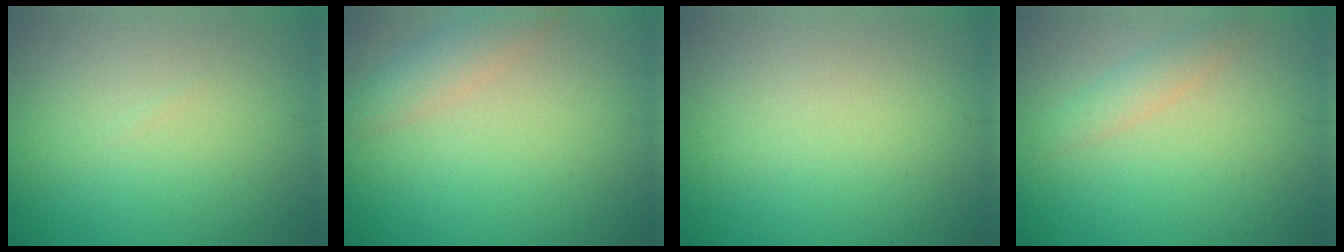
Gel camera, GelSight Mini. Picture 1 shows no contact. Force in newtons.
{"total": 2.6, "press": 2.6, "slide": 0.1}
{"total": 0.0}
{"total": 1.8, "press": 1.8, "slide": 0.1}